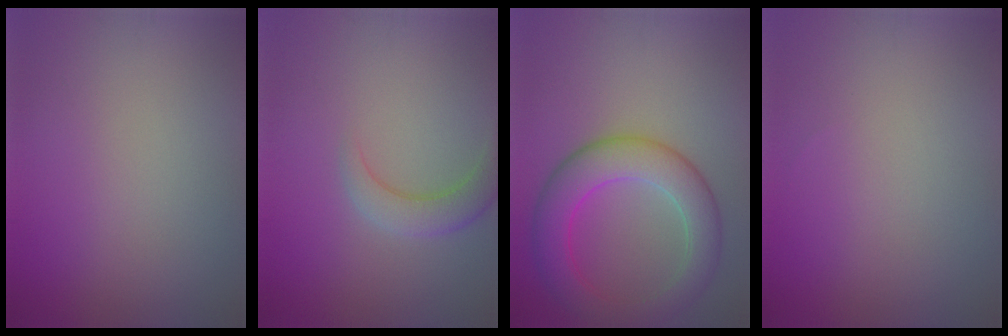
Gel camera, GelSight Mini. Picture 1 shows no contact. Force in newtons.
{"total": 2.7, "press": 2.7, "slide": 0.3}
{"total": 6.6, "press": 6.6, "slide": 0.0}
{"total": 0.0}